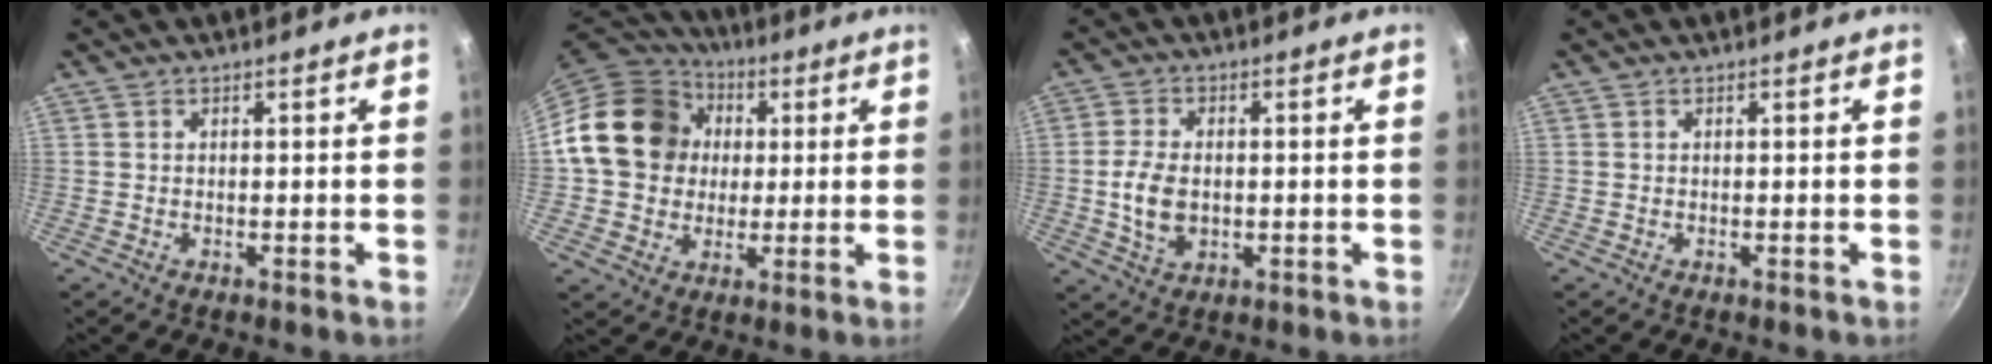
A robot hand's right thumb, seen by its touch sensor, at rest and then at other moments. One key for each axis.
{"total": 18.5, "fx": 2.5, "fy": 15.7, "fz": 9.4, "tx": -0.139, "ty": 0.029, "tz": 0.036}
{"total": 7.4, "fx": -0.5, "fy": 4.8, "fz": 5.6, "tx": -0.105, "ty": 0.004, "tz": -0.007}
{"total": 0.0}